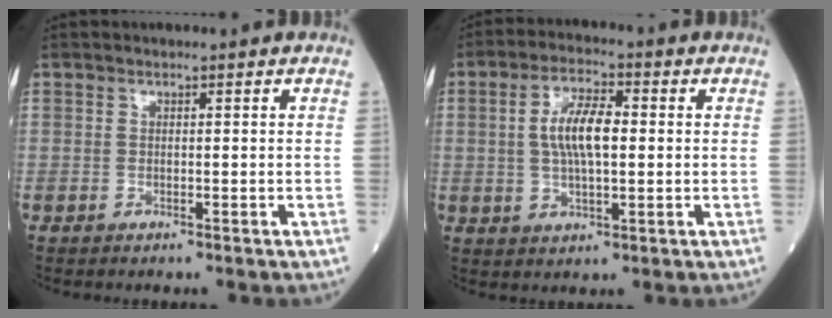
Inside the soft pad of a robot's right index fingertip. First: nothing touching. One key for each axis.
{"total": 7.8, "fx": 0.7, "fy": 2.4, "fz": 7.4, "tx": -0.149, "ty": 0.009, "tz": 0.013}